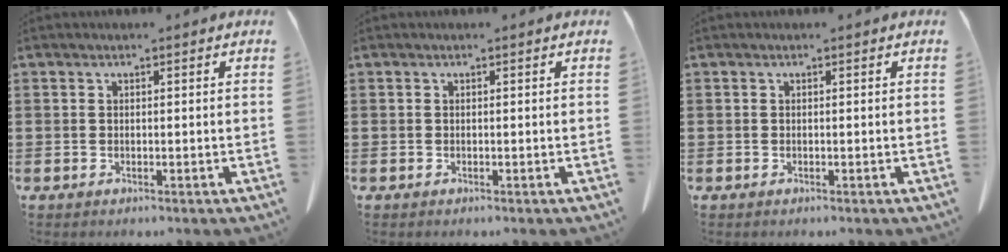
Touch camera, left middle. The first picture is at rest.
{"total": 0.0}
{"total": 0.0}